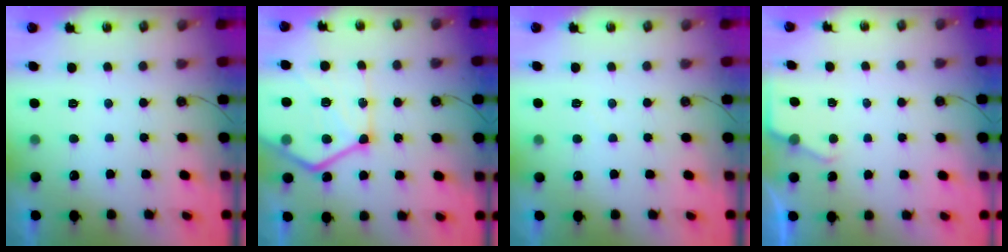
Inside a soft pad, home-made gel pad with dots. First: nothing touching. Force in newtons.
{"total": 21.8, "press": 21.7, "slide": 2.3}
{"total": 4.3, "press": 4.2, "slide": 0.4}
{"total": 3.0, "press": 2.9, "slide": 0.5}